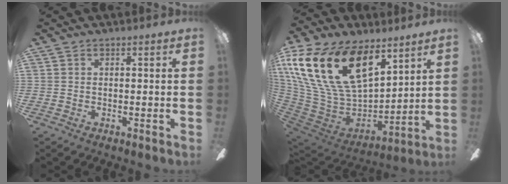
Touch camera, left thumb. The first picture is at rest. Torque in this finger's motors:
{"motor_torque": [0.28, 1.67, 2.30, -0.47, 0.84]}